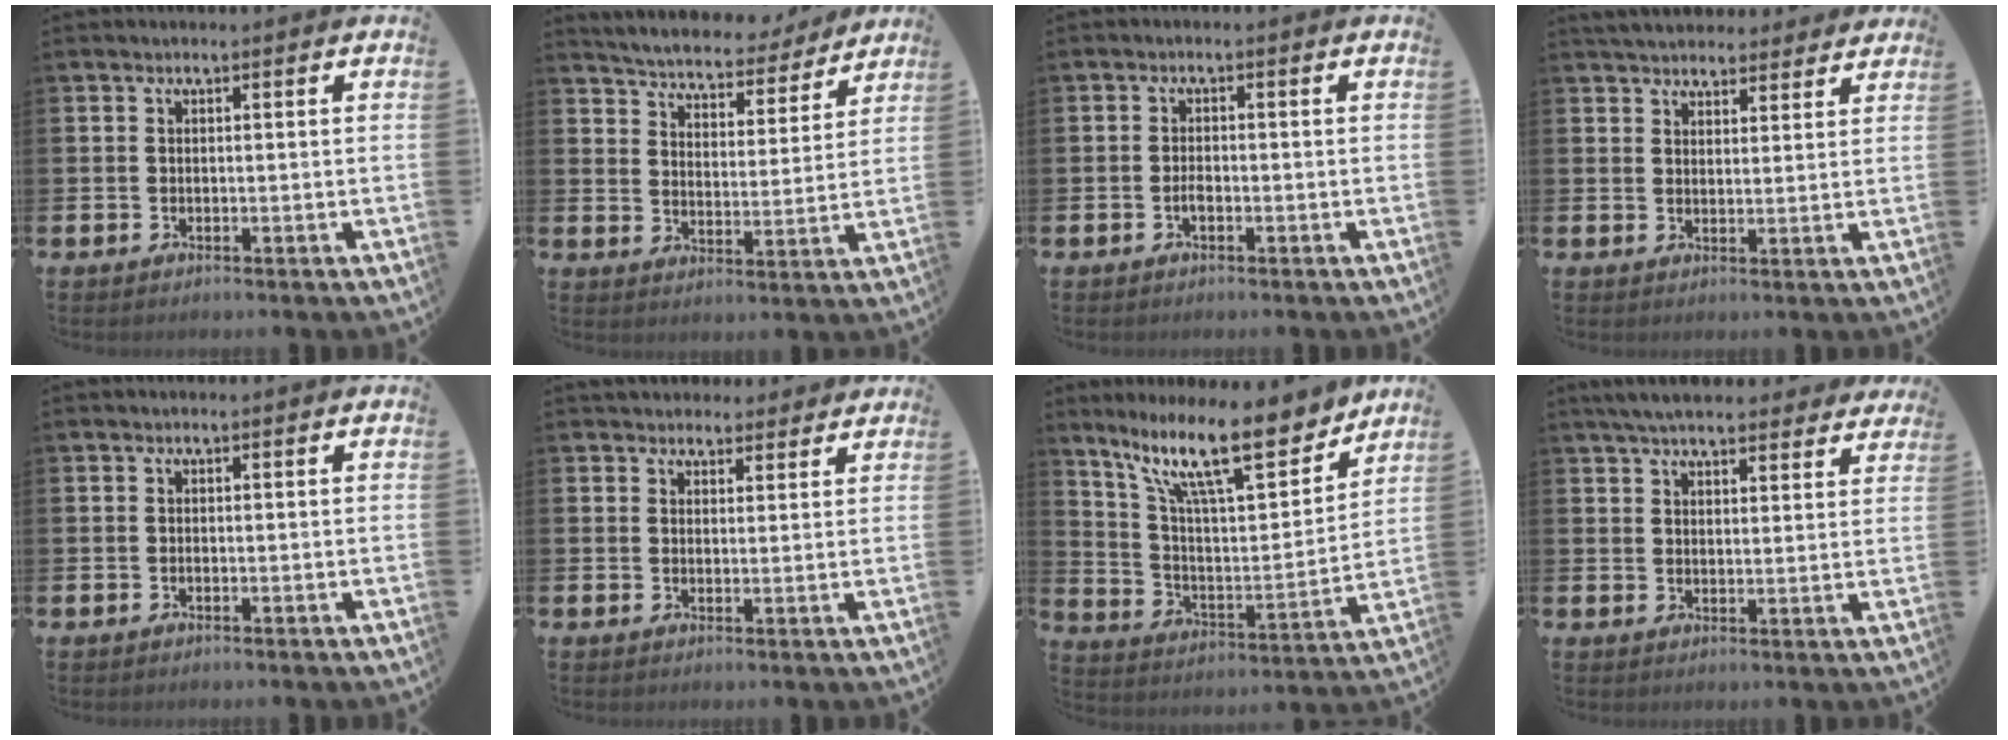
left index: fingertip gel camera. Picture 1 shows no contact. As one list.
[{"total": 5.6, "force": [5.5, 1.2, 0.3], "torque": [-0.029, -0.047, 0.092]}, {"total": 1.5, "force": [-0.7, 0.6, 1.2], "torque": [-0.023, 0.001, -0.014]}, {"total": 4.6, "force": [4.4, 1.1, 0.2], "torque": [-0.015, -0.021, 0.081]}, {"total": 0.0}, {"total": 3.6, "force": [3.2, 1.5, -0.2], "torque": [0.004, -0.012, 0.058]}, {"total": 15.6, "force": [11.2, 4.2, 9.9], "torque": [-0.204, -0.051, 0.193]}, {"total": 5.8, "force": [5.4, 1.3, 1.6], "torque": [-0.037, -0.022, 0.096]}]